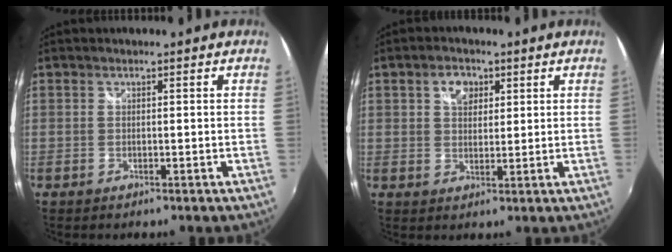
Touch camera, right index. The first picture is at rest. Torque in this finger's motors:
{"motor_torque": [0.06, 0.04, 0.05, 0.04]}